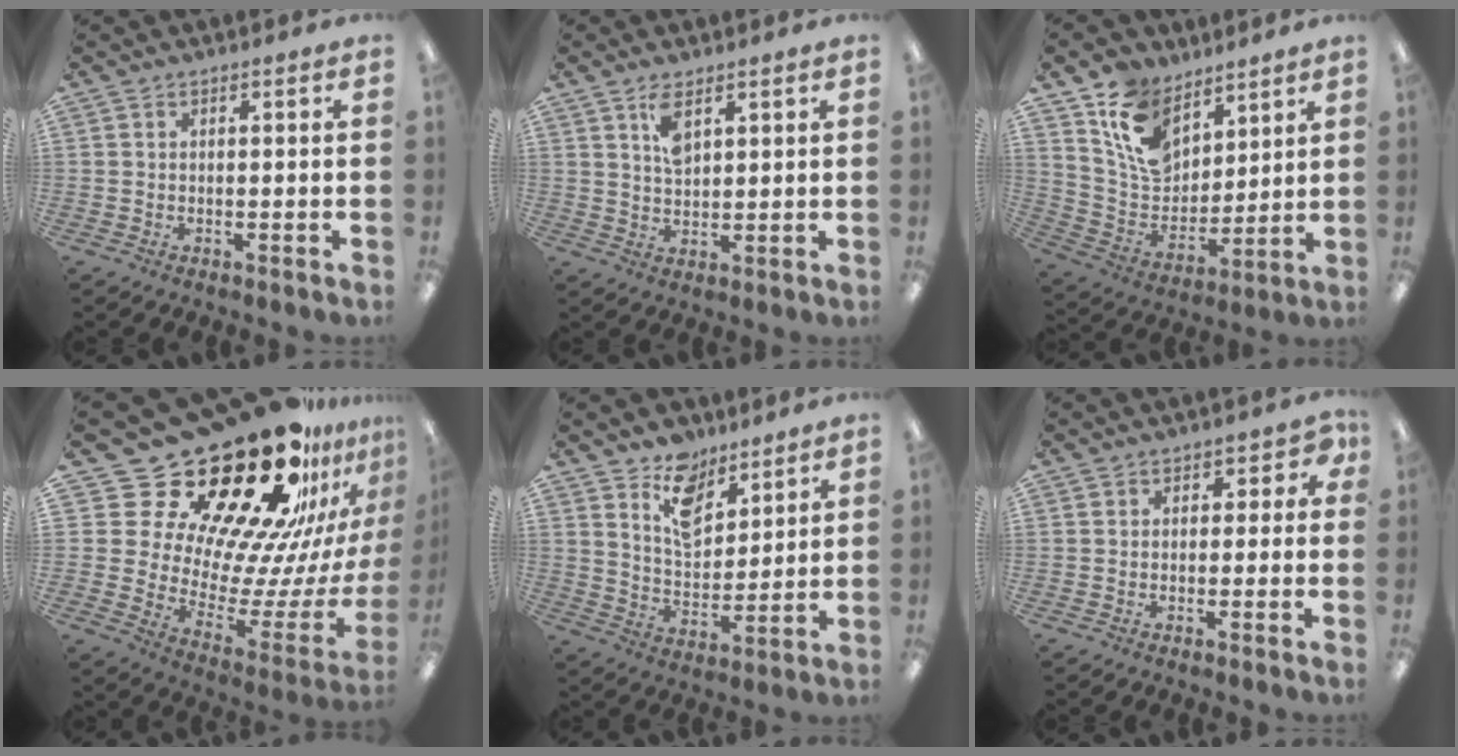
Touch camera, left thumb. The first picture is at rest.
{"total": 5.6, "force": [3.3, 2.5, 3.7], "torque": [-0.065, -0.004, 0.057]}
{"total": 14.8, "force": [9.1, 9.4, 6.7], "torque": [-0.132, -0.040, 0.179]}
{"total": 35.0, "force": [25.0, 15.7, 18.8], "torque": [-0.262, -0.232, 0.473]}
{"total": 10.3, "force": [7.4, 5.9, 4.0], "torque": [-0.058, -0.040, 0.135]}
{"total": 3.2, "force": [0.6, 2.6, 1.8], "torque": [-0.021, 0.005, 0.005]}